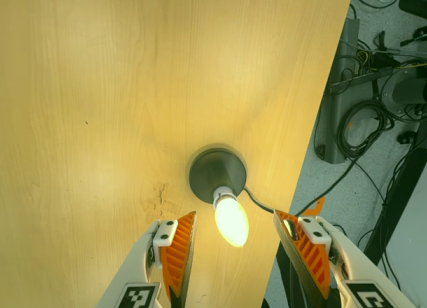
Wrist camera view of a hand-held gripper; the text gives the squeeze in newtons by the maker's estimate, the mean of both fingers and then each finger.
{"total": 0.0}